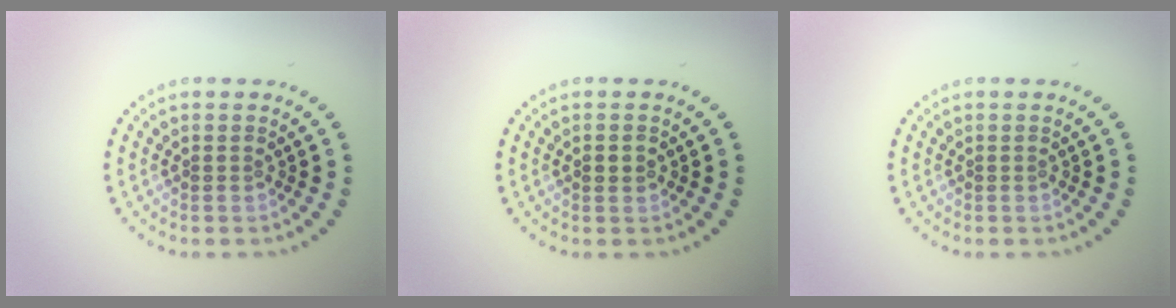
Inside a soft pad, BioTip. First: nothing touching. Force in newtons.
{"total": 1.4, "press": 1.4, "slide": 0.0}
{"total": 0.0}